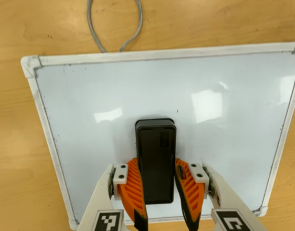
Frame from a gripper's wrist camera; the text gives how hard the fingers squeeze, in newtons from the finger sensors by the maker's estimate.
{"total": 11.7, "left": 12.1, "right": 11.3}